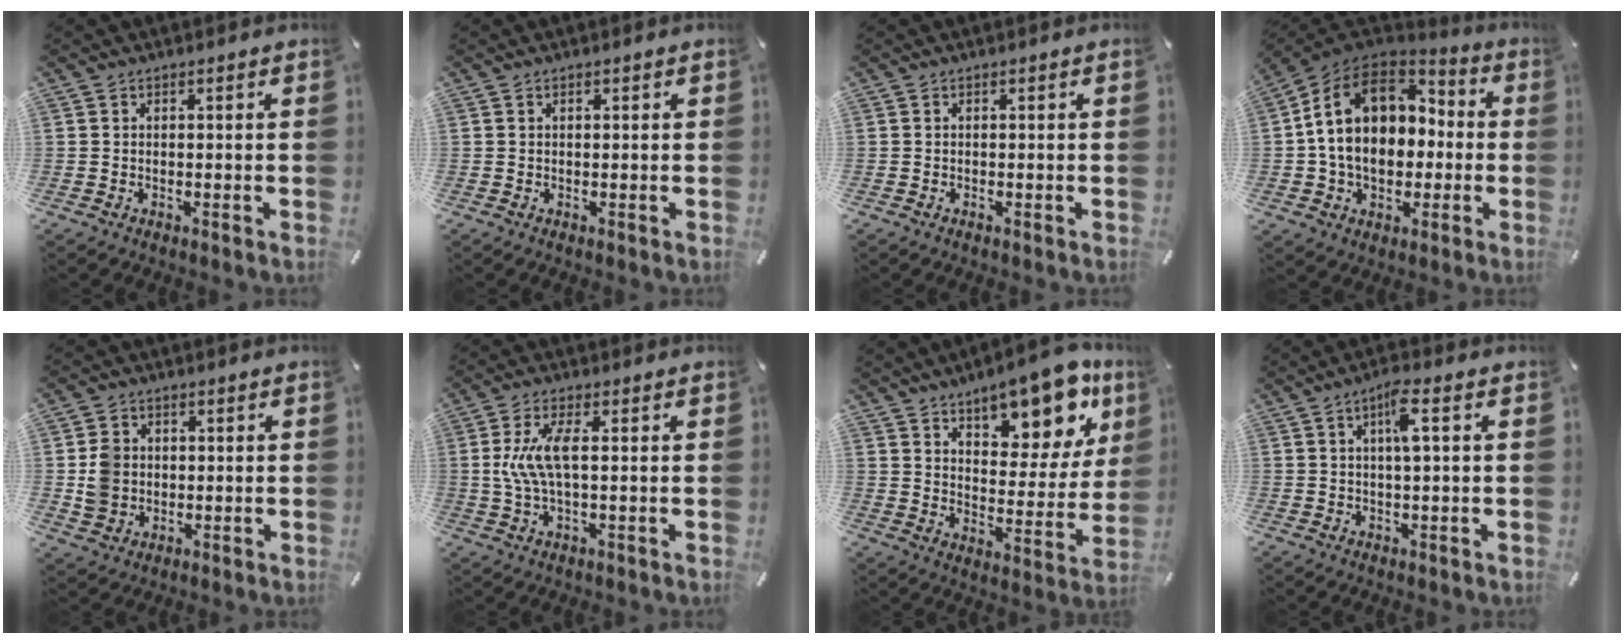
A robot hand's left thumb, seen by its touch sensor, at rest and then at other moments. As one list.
[{"total": 0.0}, {"total": 0.5, "force": [-0.2, 0.1, 0.5], "torque": [-0.008, -0.003, -0.003]}, {"total": 17.0, "force": [1.3, 13.6, 10.2], "torque": [-0.188, 0.007, 0.025]}, {"total": 6.2, "force": [0.0, 5.8, 2.2], "torque": [-0.055, 0.010, 0.002]}, {"total": 8.3, "force": [0.6, 2.8, 7.8], "torque": [-0.172, -0.008, 0.005]}, {"total": 13.8, "force": [10.9, 5.7, 6.2], "torque": [-0.078, -0.089, 0.189]}, {"total": 5.4, "force": [1.3, 0.9, 5.1], "torque": [-0.094, 0.001, 0.017]}]